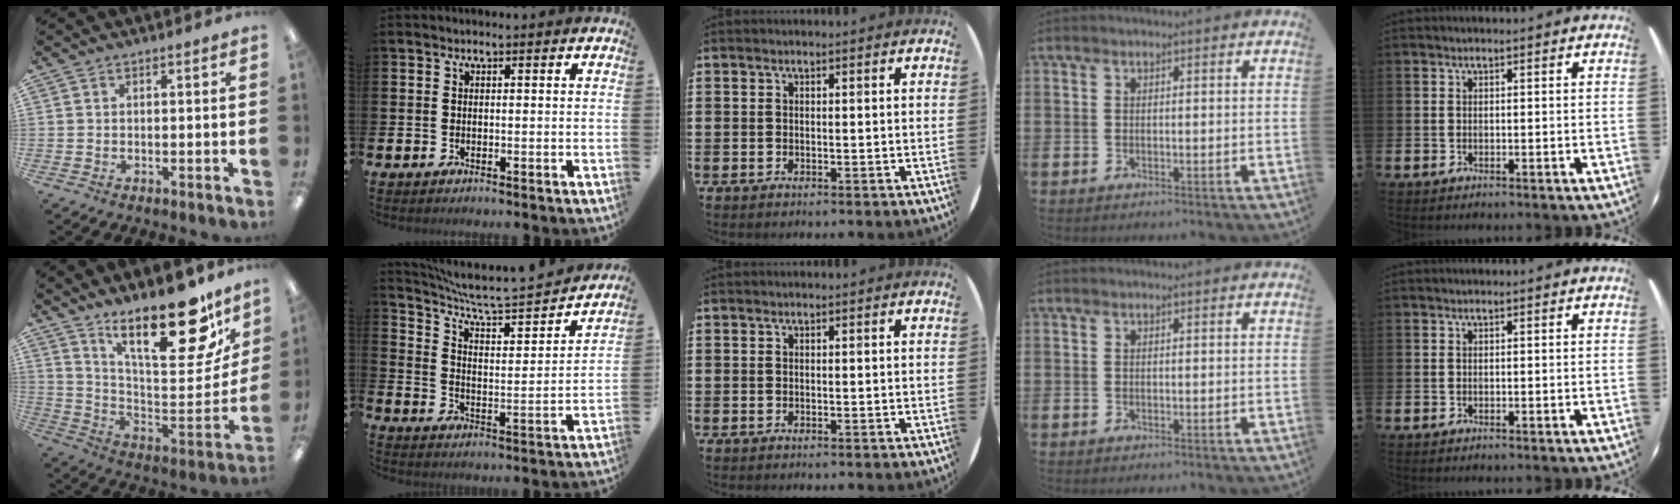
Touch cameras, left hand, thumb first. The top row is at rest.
{"thumb": {"total": 24.0, "force": [16.5, 8.2, 15.4], "torque": [-0.217, -0.121, 0.272]}, "index": {"total": 7.1, "force": [6.5, 0.9, 2.7], "torque": [-0.088, -0.050, 0.106]}}